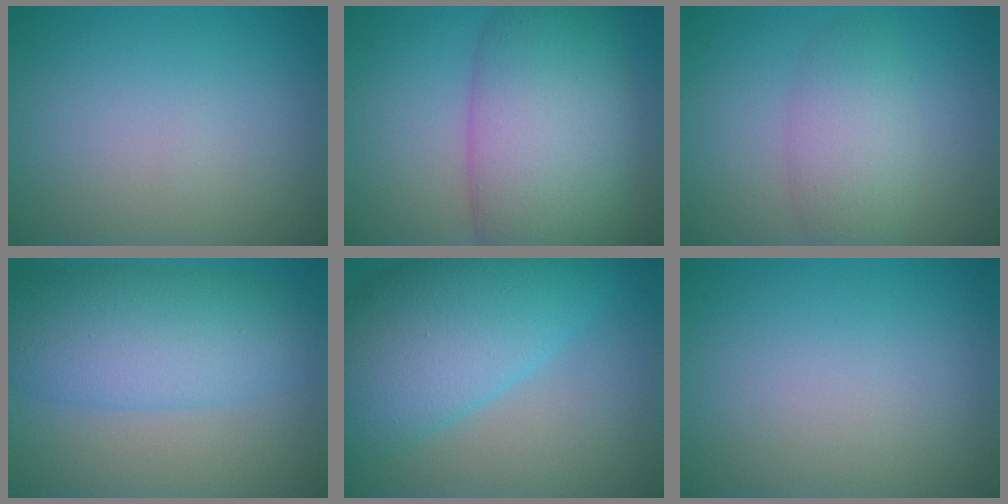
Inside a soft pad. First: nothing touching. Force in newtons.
{"total": 10.9, "press": 10.9, "slide": 0.3}
{"total": 4.0, "press": 4.0, "slide": 0.1}
{"total": 7.5, "press": 7.5, "slide": 0.1}
{"total": 10.9, "press": 10.9, "slide": 0.3}
{"total": 0.0}